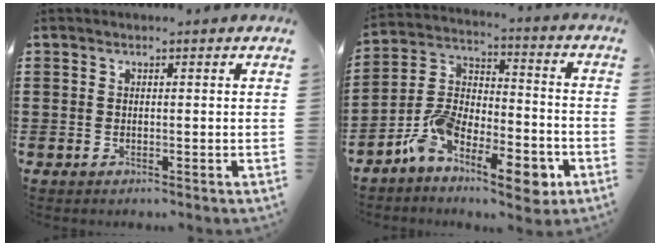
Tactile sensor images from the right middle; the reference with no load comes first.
{"total": 12.2, "force": [-7.5, 5.8, 7.7], "torque": [-0.154, 0.025, -0.140]}